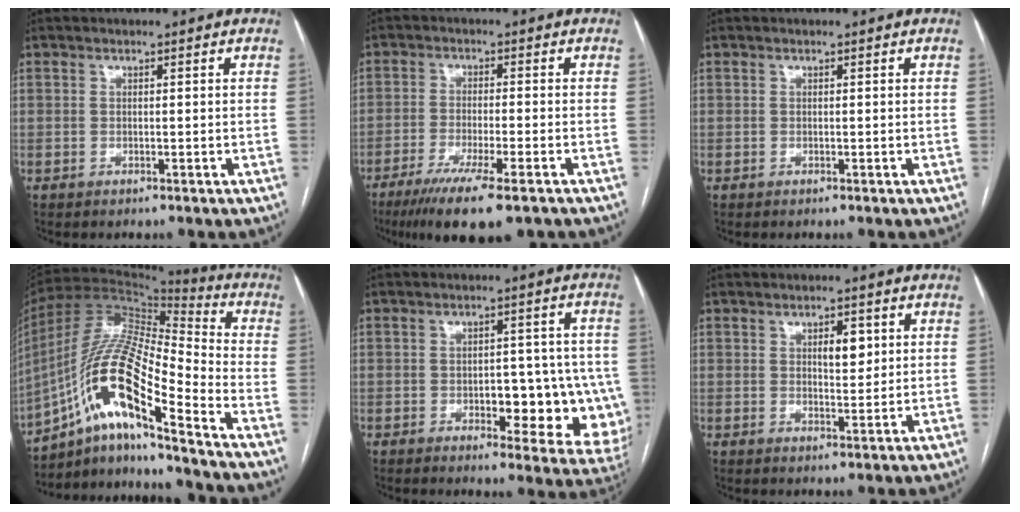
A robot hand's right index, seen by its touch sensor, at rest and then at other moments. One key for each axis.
{"total": 11.7, "fx": -8.0, "fy": 1.1, "fz": 8.4, "tx": -0.134, "ty": -0.028, "tz": -0.122}
{"total": 0.0}
{"total": 17.7, "fx": -9.9, "fy": 2.4, "fz": 14.5, "tx": -0.286, "ty": 0.009, "tz": -0.174}
{"total": 13.2, "fx": -2.8, "fy": 5.6, "fz": 11.6, "tx": -0.102, "ty": 0.021, "tz": -0.020}
{"total": 3.8, "fx": 1.3, "fy": 1.5, "fz": 3.2, "tx": -0.048, "ty": 0.000, "tz": 0.020}